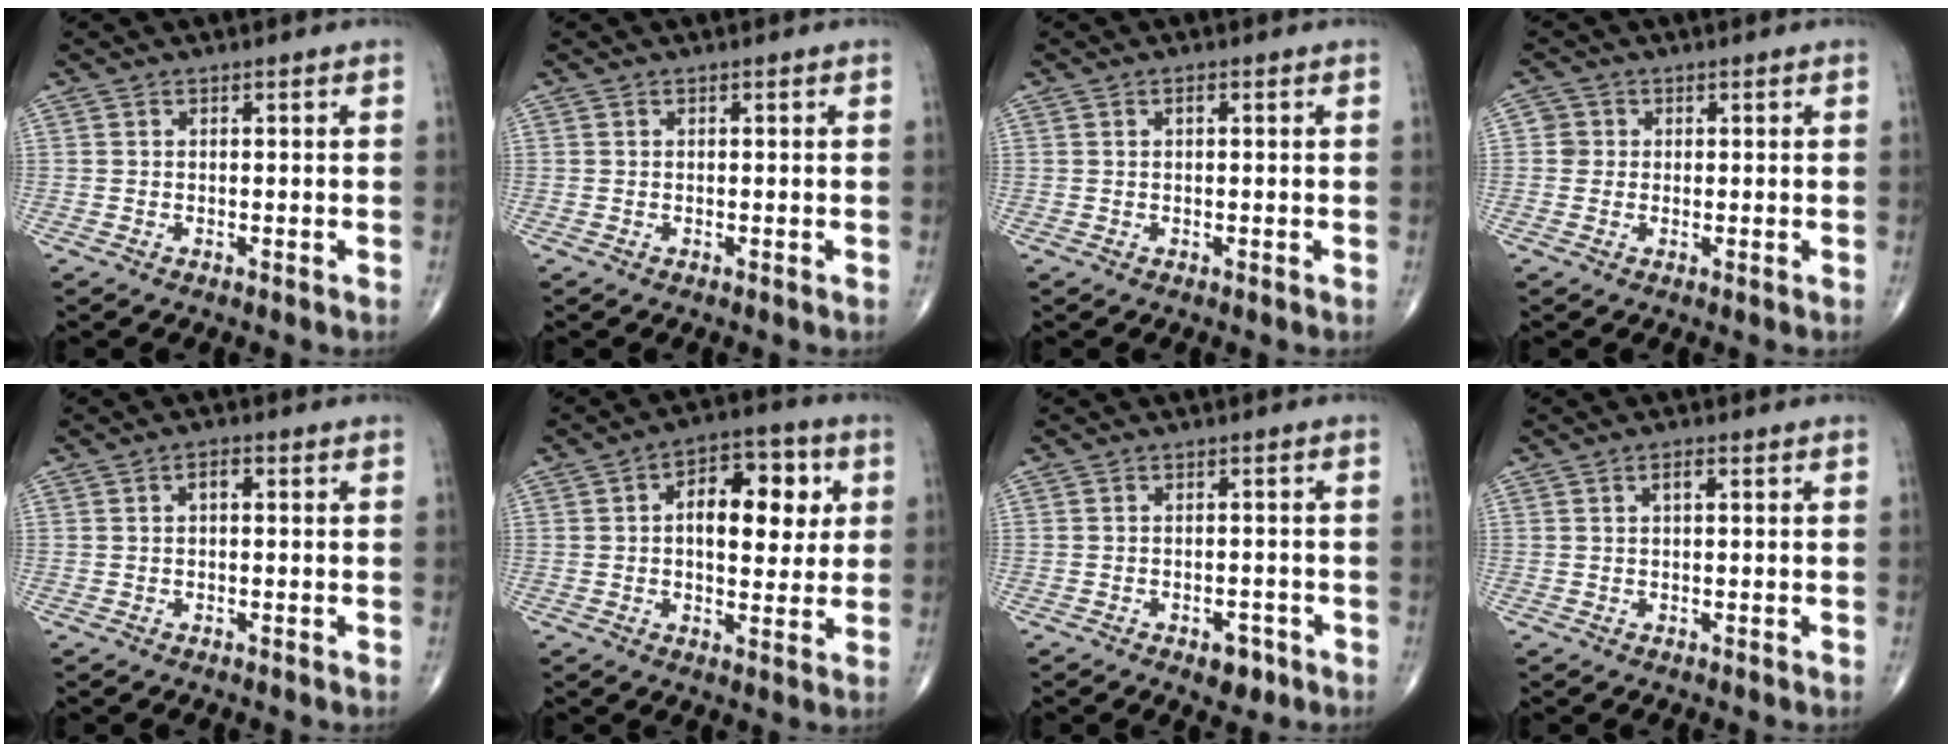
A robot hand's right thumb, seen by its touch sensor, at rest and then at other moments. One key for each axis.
{"total": 0.0}
{"total": 0.9, "fx": 0.3, "fy": 0.4, "fz": 0.8, "tx": -0.014, "ty": 0.003, "tz": 0.003}
{"total": 2.2, "fx": 0.2, "fy": 2.2, "fz": 0.2, "tx": 0.013, "ty": 0.006, "tz": -0.001}
{"total": 1.9, "fx": 0.3, "fy": 1.0, "fz": 1.6, "tx": -0.025, "ty": 0.008, "tz": 0.002}
{"total": 13.0, "fx": 2.4, "fy": 7.2, "fz": 10.6, "tx": -0.119, "ty": 0.011, "tz": 0.029}
{"total": 3.7, "fx": -2.1, "fy": 2.1, "fz": 2.3, "tx": -0.018, "ty": 0.009, "tz": -0.024}
{"total": 1.7, "fx": 0.5, "fy": 0.6, "fz": 1.4, "tx": -0.027, "ty": 0.004, "tz": 0.009}